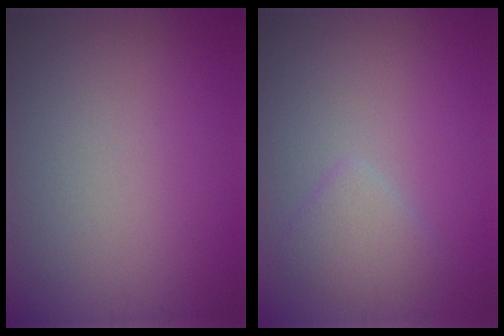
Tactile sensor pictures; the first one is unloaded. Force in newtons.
{"total": 2.2, "press": 2.2, "slide": 0.2}